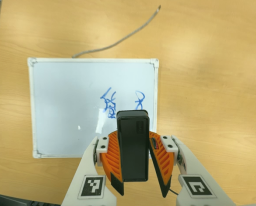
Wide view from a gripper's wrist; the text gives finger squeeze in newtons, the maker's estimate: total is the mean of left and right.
{"total": 8.6, "left": 8.9, "right": 8.2}